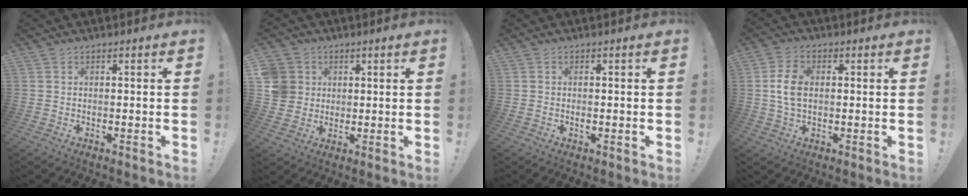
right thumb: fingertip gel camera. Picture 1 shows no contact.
{"total": 7.1, "force": [1.1, 6.7, 2.0], "torque": [-0.052, -0.002, 0.023]}
{"total": 0.8, "force": [-0.4, 0.3, 0.6], "torque": [-0.006, -0.002, -0.008]}
{"total": 8.0, "force": [0.5, 5.1, 6.1], "torque": [-0.108, -0.001, 0.008]}